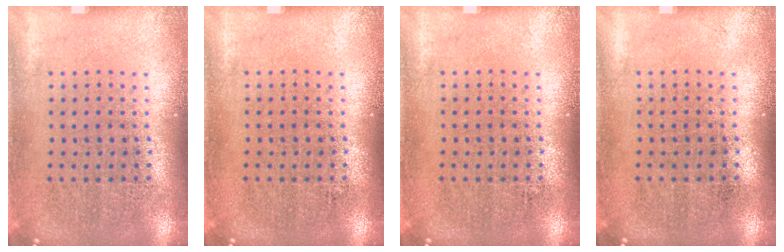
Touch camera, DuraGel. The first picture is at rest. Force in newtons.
{"total": 0.0}
{"total": 0.0}
{"total": 0.0}